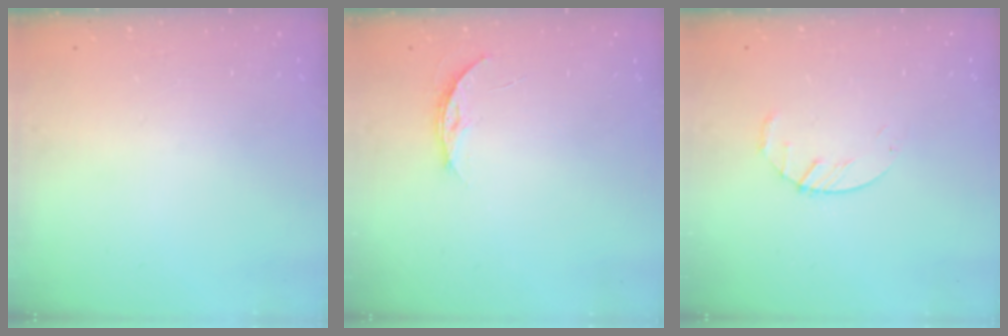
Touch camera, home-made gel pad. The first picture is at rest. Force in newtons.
{"total": 3.8, "press": 3.8, "slide": 0.4}
{"total": 3.6, "press": 3.5, "slide": 0.5}